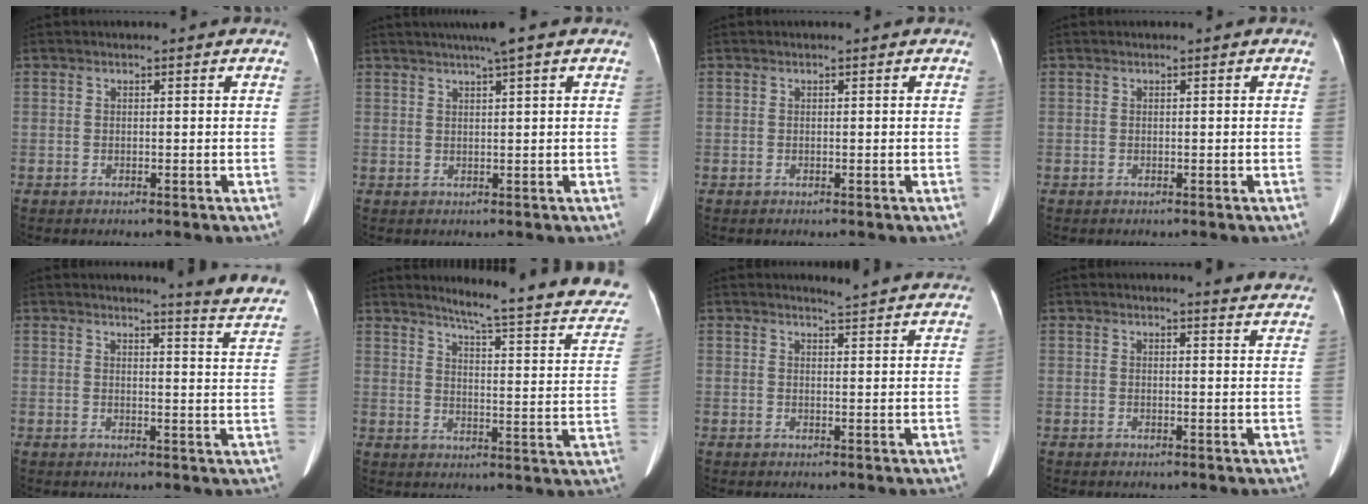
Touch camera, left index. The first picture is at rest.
{"total": 4.5, "force": [3.2, -0.7, 3.2], "torque": [-0.049, 0.019, 0.053]}
{"total": 0.0}
{"total": 0.0}
{"total": 10.6, "force": [10.2, -1.0, 3.0], "torque": [-0.027, -0.076, 0.094]}
{"total": 20.3, "force": [18.1, 1.0, 9.3], "torque": [-0.115, -0.070, 0.211]}
{"total": 7.3, "force": [7.2, -0.2, 1.4], "torque": [-0.023, -0.004, 0.069]}
{"total": 7.1, "force": [7.0, 0.3, 1.2], "torque": [-0.003, -0.021, 0.052]}